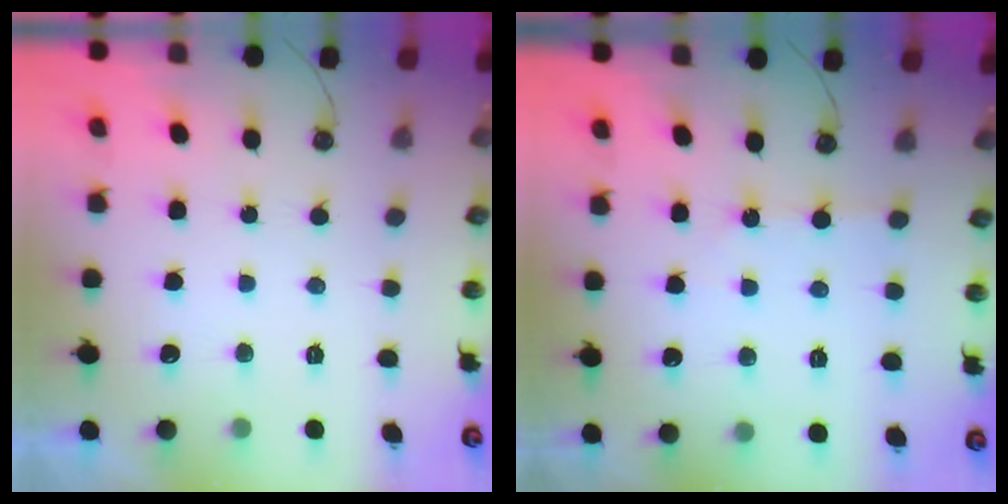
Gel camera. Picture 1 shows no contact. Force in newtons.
{"total": 2.9, "press": 2.9, "slide": 0.5}